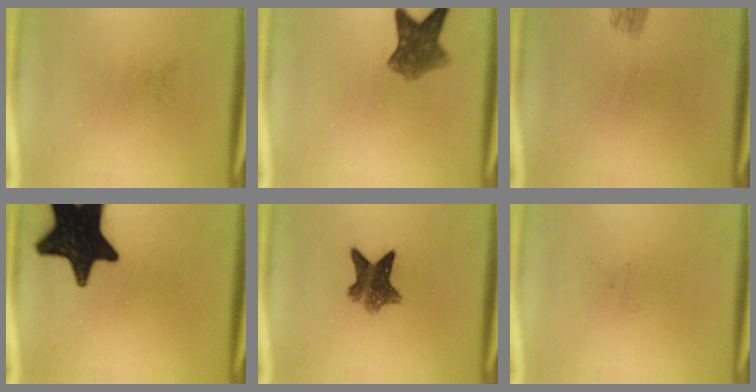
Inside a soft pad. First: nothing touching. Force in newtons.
{"total": 6.4}
{"total": 1.6}
{"total": 19.4}
{"total": 7.6}
{"total": 0.0}